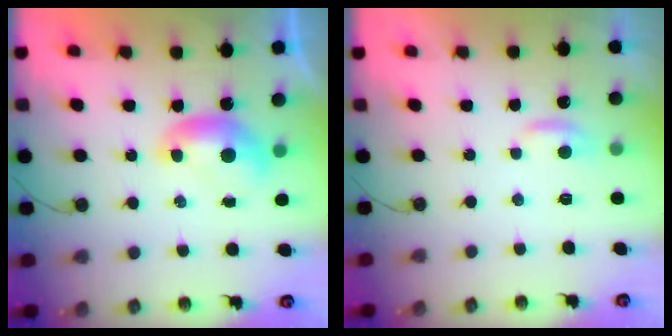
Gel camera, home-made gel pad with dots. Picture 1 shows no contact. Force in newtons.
{"total": 1.3, "press": 1.1, "slide": 0.6}